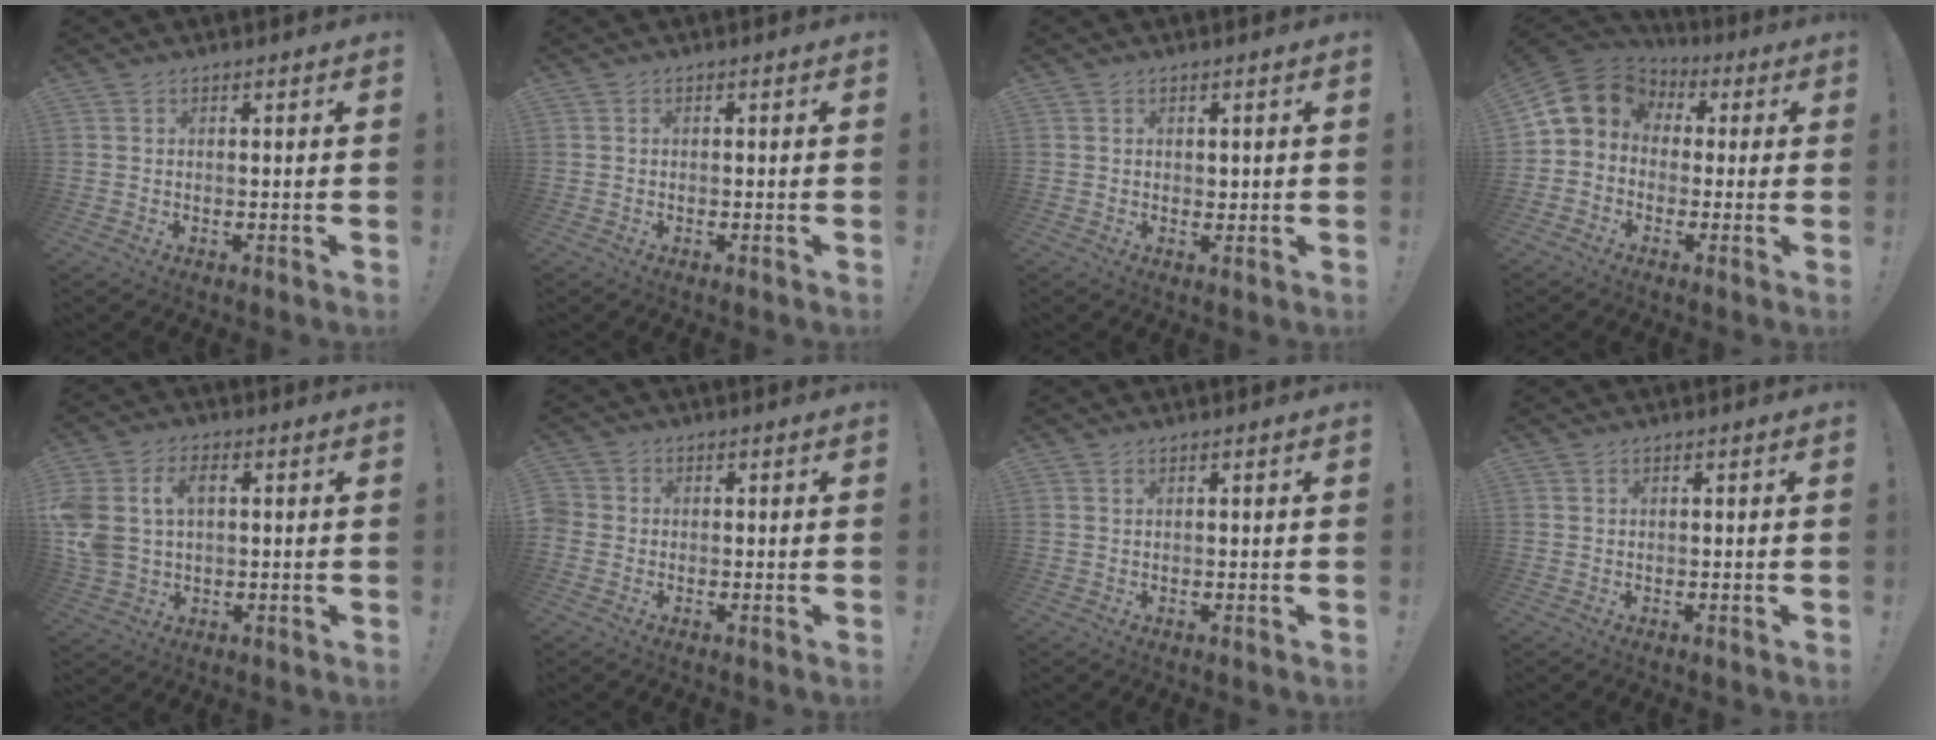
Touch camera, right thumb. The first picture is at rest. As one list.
[{"total": 0.0}, {"total": 1.2, "force": [0.6, 1.0, 0.2], "torque": [0.012, -0.005, 0.007]}, {"total": 10.1, "force": [1.7, 8.7, 4.9], "torque": [-0.074, -0.001, 0.040]}, {"total": 9.9, "force": [2.3, 6.9, 6.7], "torque": [-0.140, -0.001, 0.043]}, {"total": 2.2, "force": [-0.9, 1.8, 0.9], "torque": [-0.013, 0.007, -0.015]}, {"total": 0.0}, {"total": 0.0}]